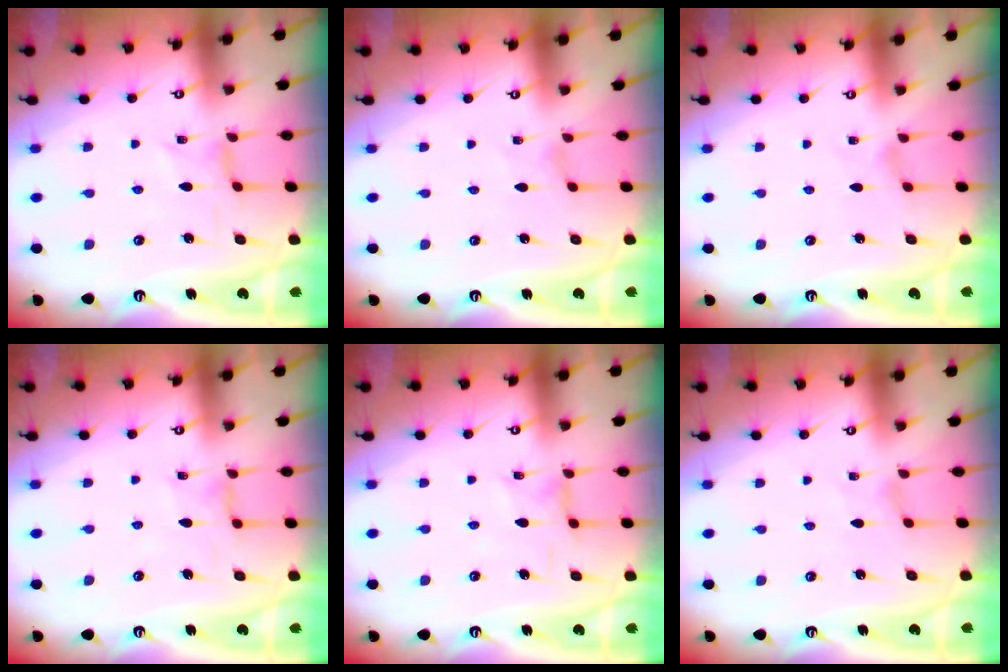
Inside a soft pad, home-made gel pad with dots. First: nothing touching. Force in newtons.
{"total": 0.0}
{"total": 0.0}
{"total": 1.0, "press": 1.0, "slide": 0.3}
{"total": 0.9, "press": 0.9, "slide": 0.2}
{"total": 0.0}